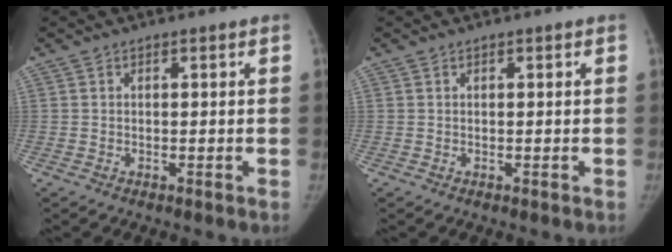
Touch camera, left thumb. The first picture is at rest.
{"total": 0.0}